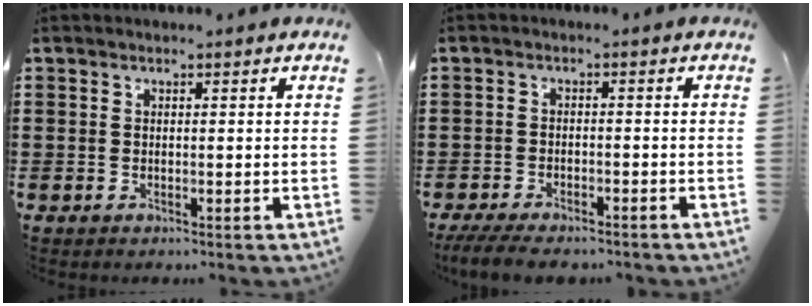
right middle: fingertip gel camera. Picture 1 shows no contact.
{"total": 3.5, "force": [-3.3, 0.6, 1.0], "torque": [-0.031, -0.004, -0.072]}